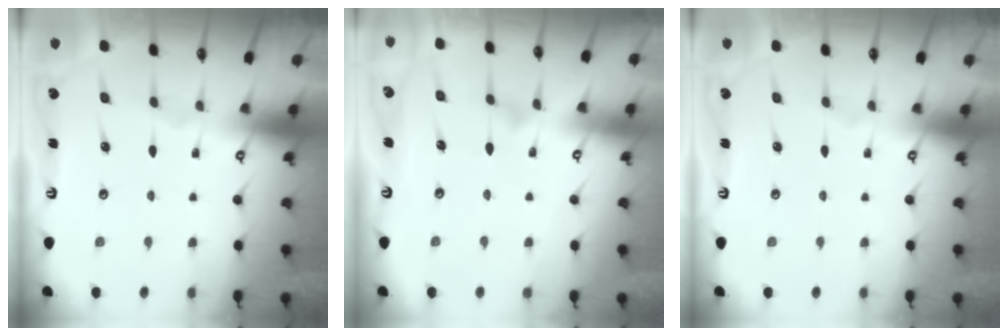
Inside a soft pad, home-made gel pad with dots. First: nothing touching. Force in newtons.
{"total": 3.4, "press": 3.4, "slide": 0.2}
{"total": 0.0}